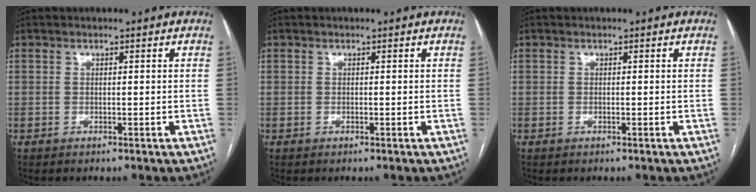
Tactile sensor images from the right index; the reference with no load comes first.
{"total": 0.0}
{"total": 0.0}